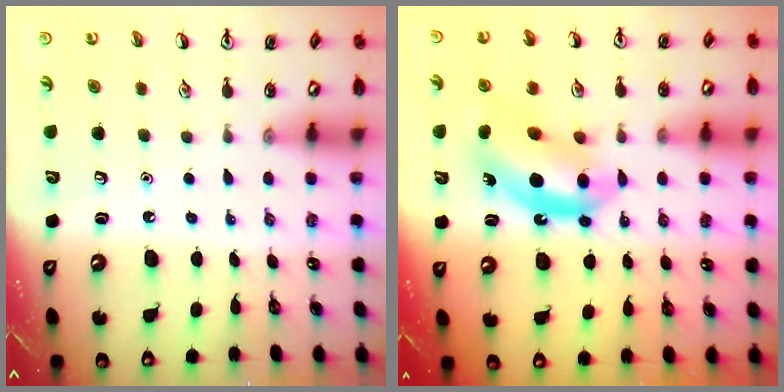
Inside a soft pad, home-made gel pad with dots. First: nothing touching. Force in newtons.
{"total": 12.0, "press": 11.4, "slide": 3.7}